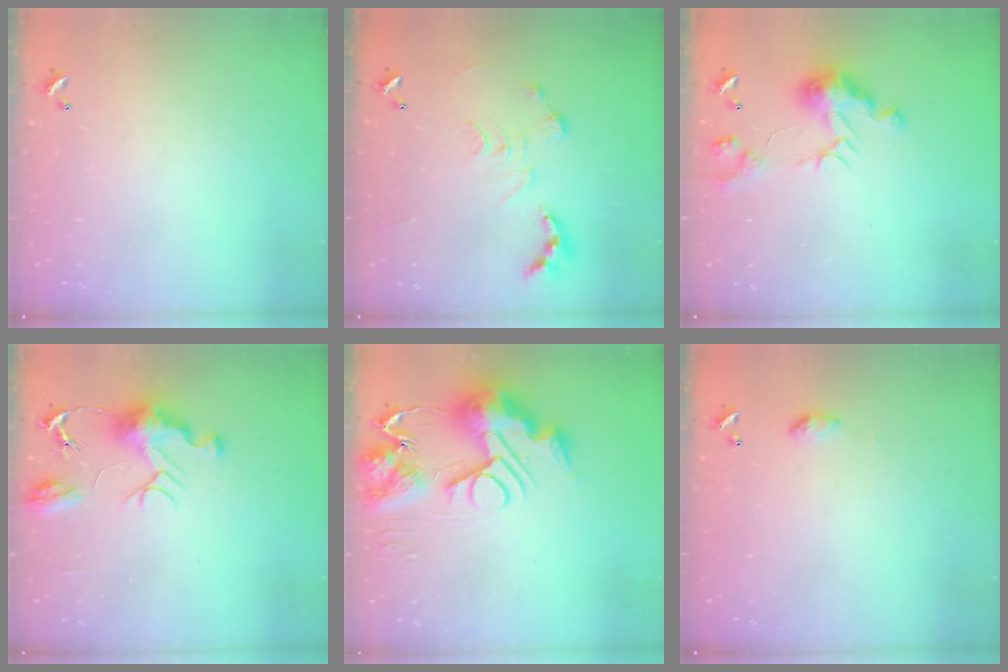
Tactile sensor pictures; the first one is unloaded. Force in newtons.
{"total": 0.0}
{"total": 11.0, "press": 11.0, "slide": 0.7}
{"total": 9.2, "press": 9.2, "slide": 1.0}
{"total": 14.3, "press": 14.2, "slide": 1.6}
{"total": 4.7, "press": 4.7, "slide": 0.6}